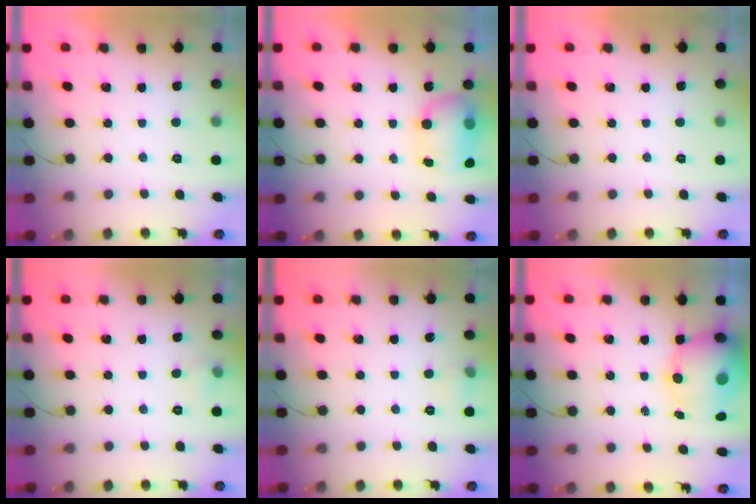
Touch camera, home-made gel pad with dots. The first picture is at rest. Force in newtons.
{"total": 11.7, "press": 9.1, "slide": 7.4}
{"total": 0.0}
{"total": 4.2, "press": 3.9, "slide": 1.5}
{"total": 4.2, "press": 3.8, "slide": 1.7}
{"total": 13.2, "press": 12.8, "slide": 3.1}